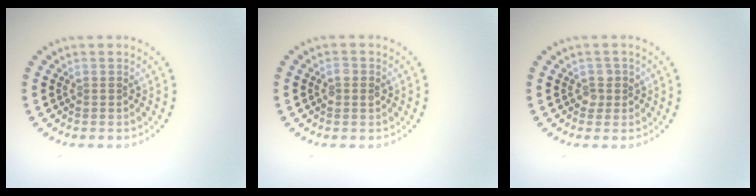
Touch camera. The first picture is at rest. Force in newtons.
{"total": 1.1, "press": 1.1, "slide": 0.0}
{"total": 1.2, "press": 1.1, "slide": 0.4}